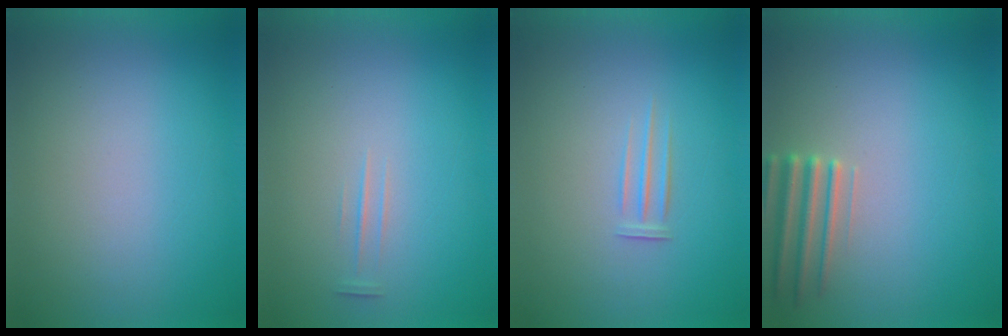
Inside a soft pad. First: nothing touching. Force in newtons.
{"total": 1.2}
{"total": 1.9}
{"total": 2.9}